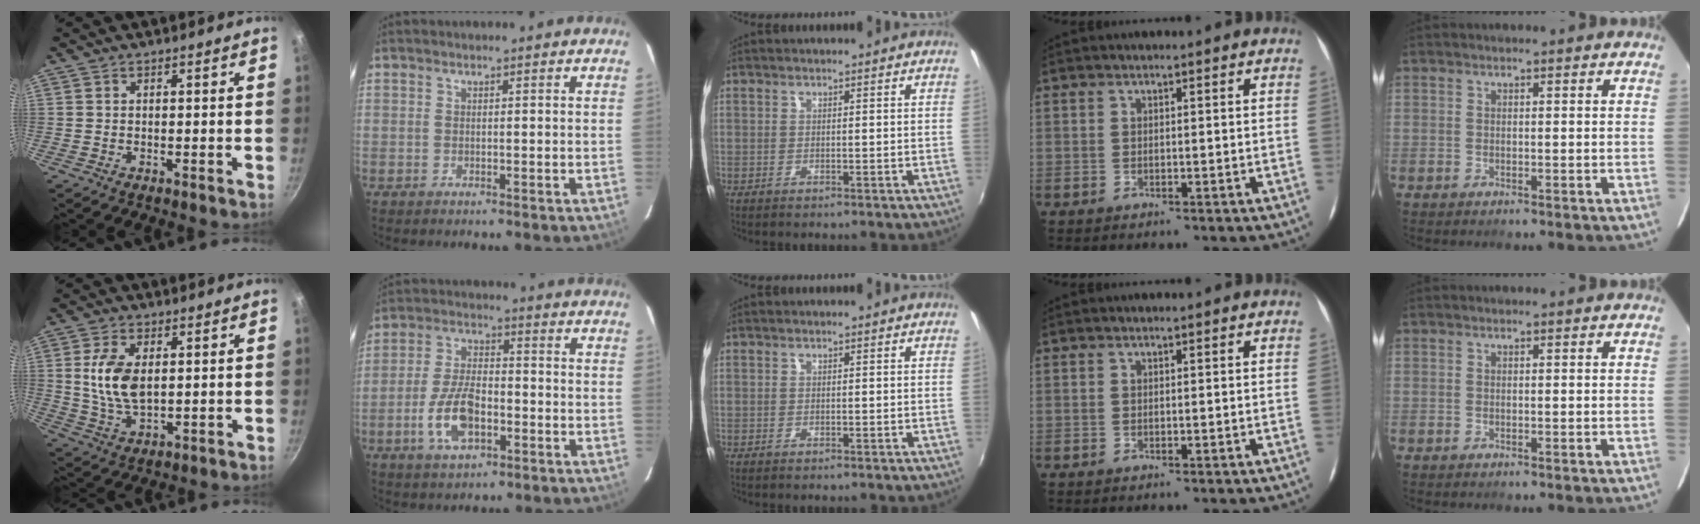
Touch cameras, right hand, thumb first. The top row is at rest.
{"thumb": {"total": 9.4, "force": [1.3, 5.2, 7.7], "torque": [-0.151, -0.008, 0.028]}, "index": {"total": 10.3, "force": [-3.9, 4.9, 8.2], "torque": [-0.172, 0.002, -0.068]}}